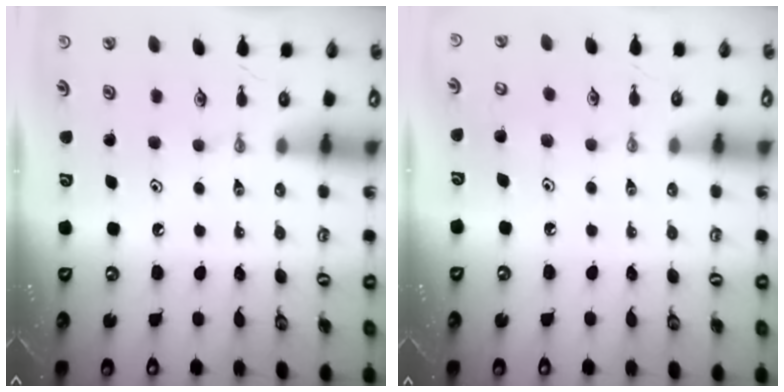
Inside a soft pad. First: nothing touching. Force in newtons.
{"total": 5.0, "press": 5.0, "slide": 0.5}